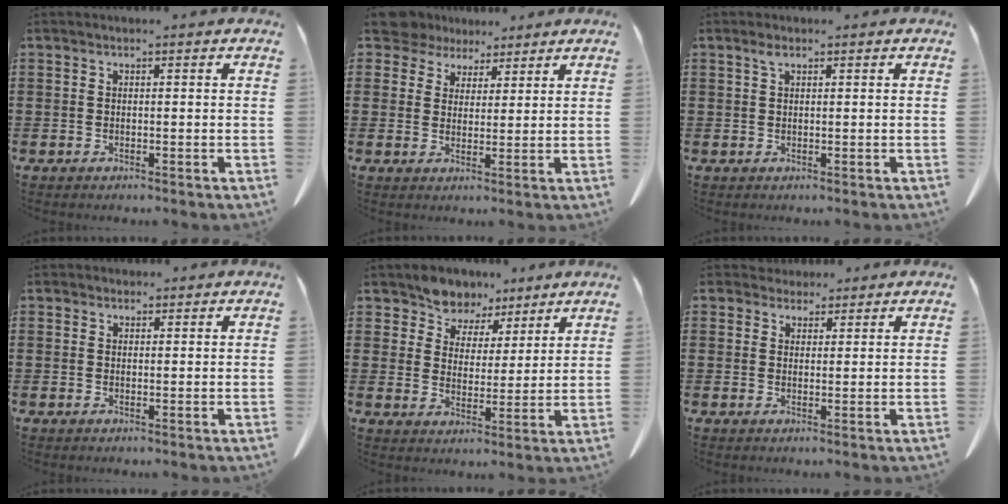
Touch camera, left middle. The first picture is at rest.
{"total": 6.0, "force": [5.0, 3.1, 1.1], "torque": [-0.042, -0.008, 0.093]}
{"total": 1.4, "force": [0.7, 0.5, 1.1], "torque": [-0.024, 0.001, 0.013]}
{"total": 1.4, "force": [1.3, 0.6, 0.2], "torque": [-0.008, 0.001, 0.027]}
{"total": 6.5, "force": [5.8, 3.1, -0.1], "torque": [-0.037, -0.031, 0.108]}
{"total": 3.2, "force": [2.9, 1.4, 0.4], "torque": [-0.009, -0.003, 0.055]}